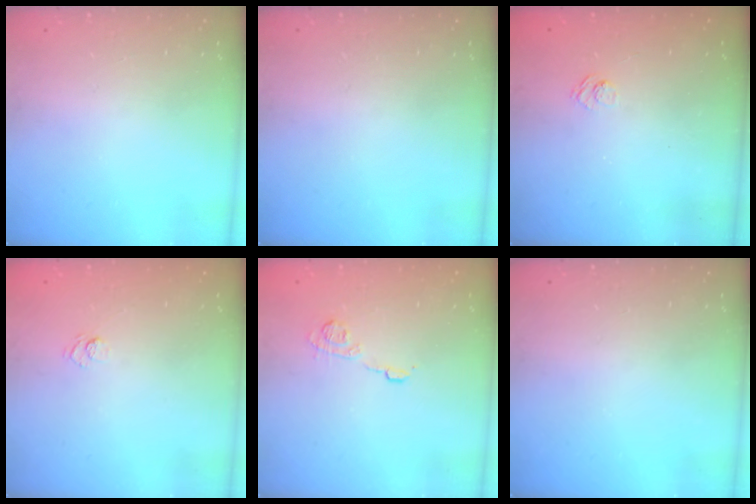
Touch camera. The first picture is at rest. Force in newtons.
{"total": 0.0}
{"total": 2.4, "press": 2.0, "slide": 1.3}
{"total": 4.5, "press": 4.3, "slide": 1.2}
{"total": 7.7, "press": 7.6, "slide": 1.2}
{"total": 0.0}